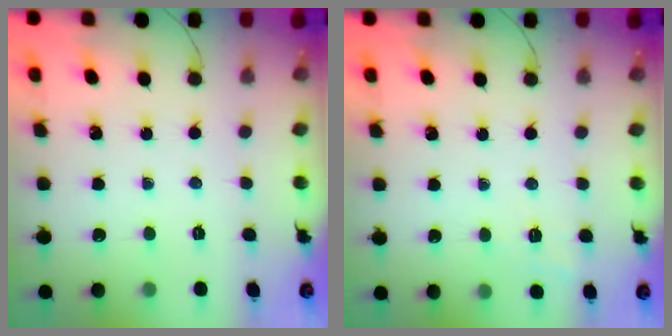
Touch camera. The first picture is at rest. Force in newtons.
{"total": 1.9, "press": 0.0, "slide": 1.9}